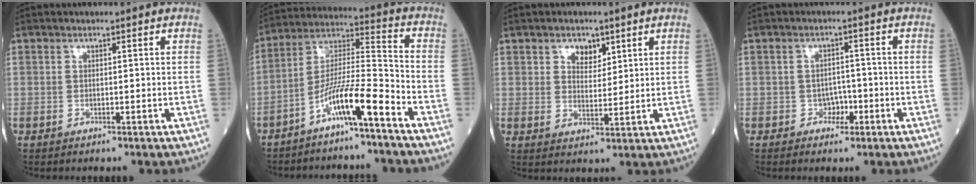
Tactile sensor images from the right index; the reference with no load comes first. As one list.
[{"total": 10.2, "force": [-6.4, -0.1, 7.9], "torque": [-0.156, 0.008, -0.121]}, {"total": 3.8, "force": [2.1, 2.4, 1.9], "torque": [-0.031, 0.001, 0.039]}, {"total": 2.4, "force": [-1.2, 1.8, 1.1], "torque": [-0.007, 0.008, -0.017]}]